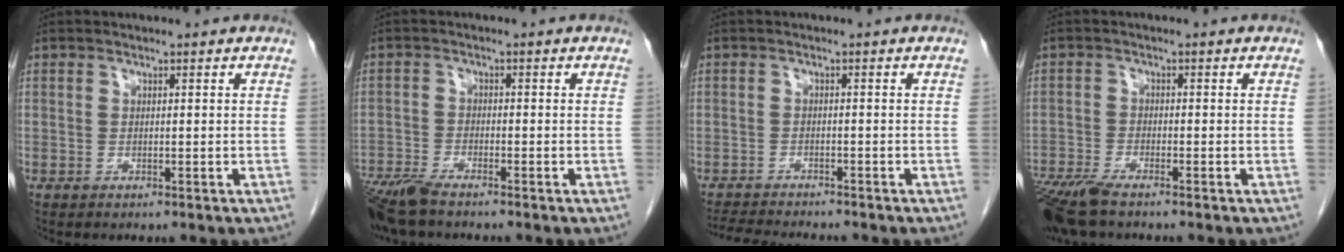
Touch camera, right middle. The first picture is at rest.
{"total": 6.4, "force": [-5.4, 0.8, 3.3], "torque": [-0.064, -0.018, -0.102]}
{"total": 7.2, "force": [-6.8, 0.3, 2.5], "torque": [-0.038, -0.013, -0.108]}
{"total": 7.1, "force": [-5.7, 1.0, 4.1], "torque": [-0.080, -0.018, -0.106]}